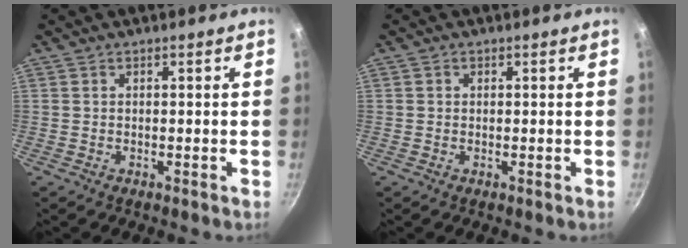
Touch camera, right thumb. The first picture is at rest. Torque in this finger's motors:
{"motor_torque": [-0.40, -0.32, -0.49, 0.32, -0.04]}